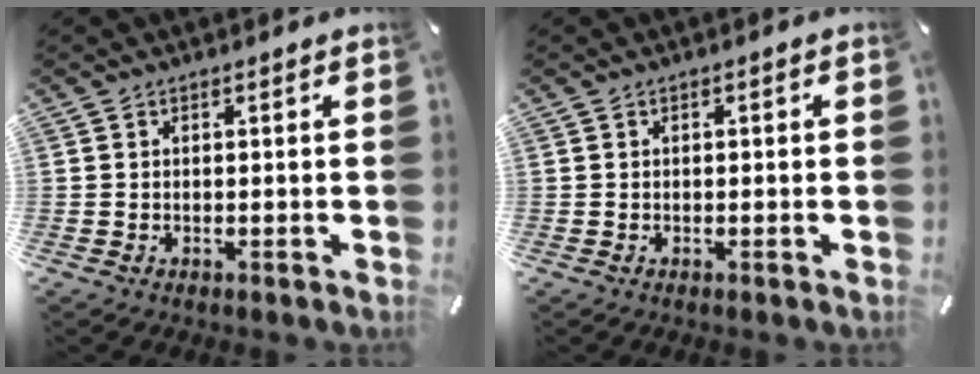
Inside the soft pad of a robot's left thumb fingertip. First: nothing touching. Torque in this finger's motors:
{"motor_torque": [-0.21, -0.54, 0.00, 0.12, -0.01]}